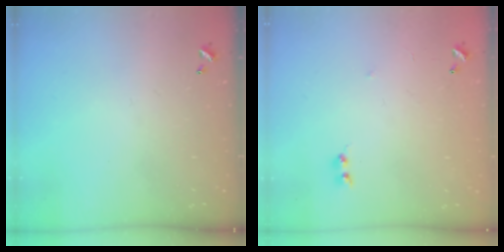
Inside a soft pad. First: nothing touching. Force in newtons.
{"total": 6.4, "press": 6.3, "slide": 0.6}